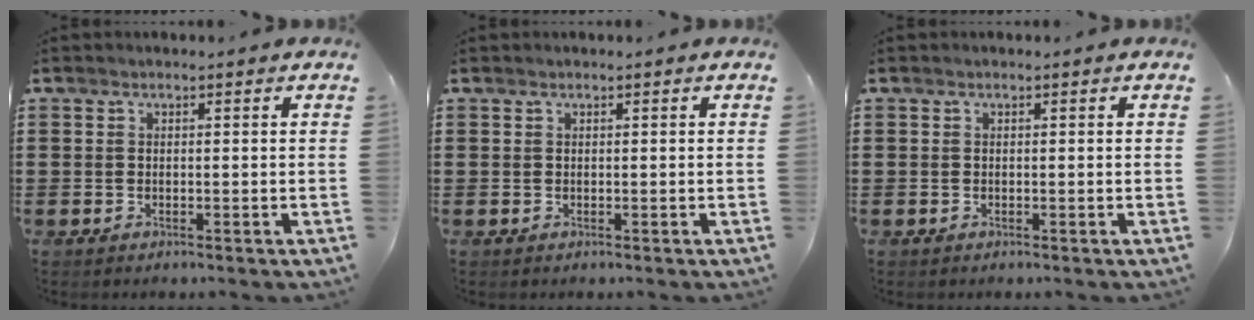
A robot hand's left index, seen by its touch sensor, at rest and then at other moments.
{"total": 0.0}
{"total": 0.0}